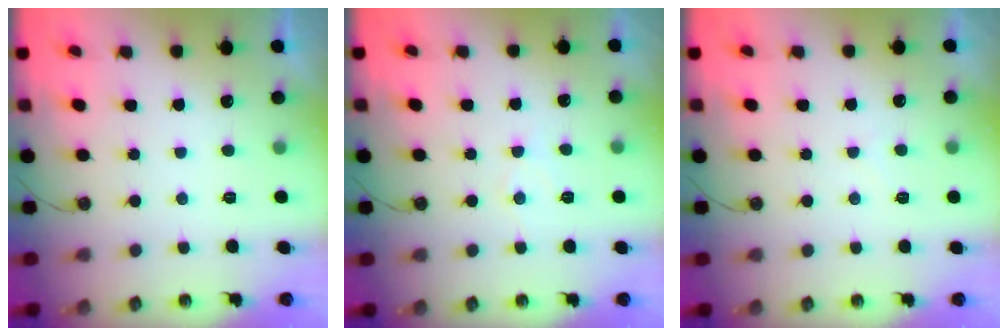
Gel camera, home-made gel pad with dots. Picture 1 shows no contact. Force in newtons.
{"total": 6.5, "press": 6.4, "slide": 0.8}
{"total": 4.7, "press": 4.6, "slide": 0.6}